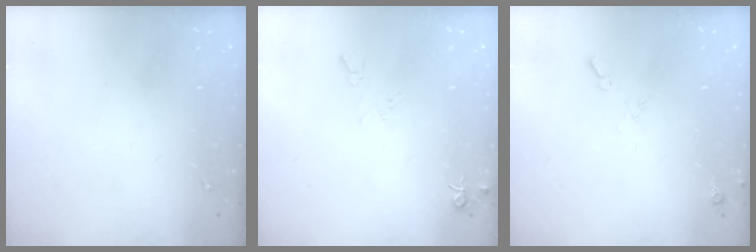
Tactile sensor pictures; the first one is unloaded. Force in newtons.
{"total": 5.2, "press": 5.2, "slide": 0.7}
{"total": 4.6, "press": 4.5, "slide": 0.8}